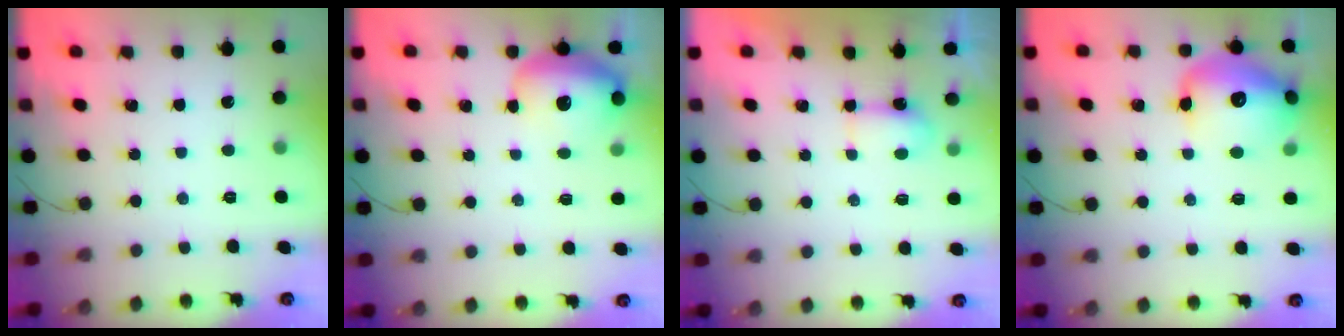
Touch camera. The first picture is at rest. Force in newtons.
{"total": 17.2, "press": 14.8, "slide": 8.8}
{"total": 3.8, "press": 3.7, "slide": 1.0}
{"total": 15.8, "press": 15.7, "slide": 2.0}